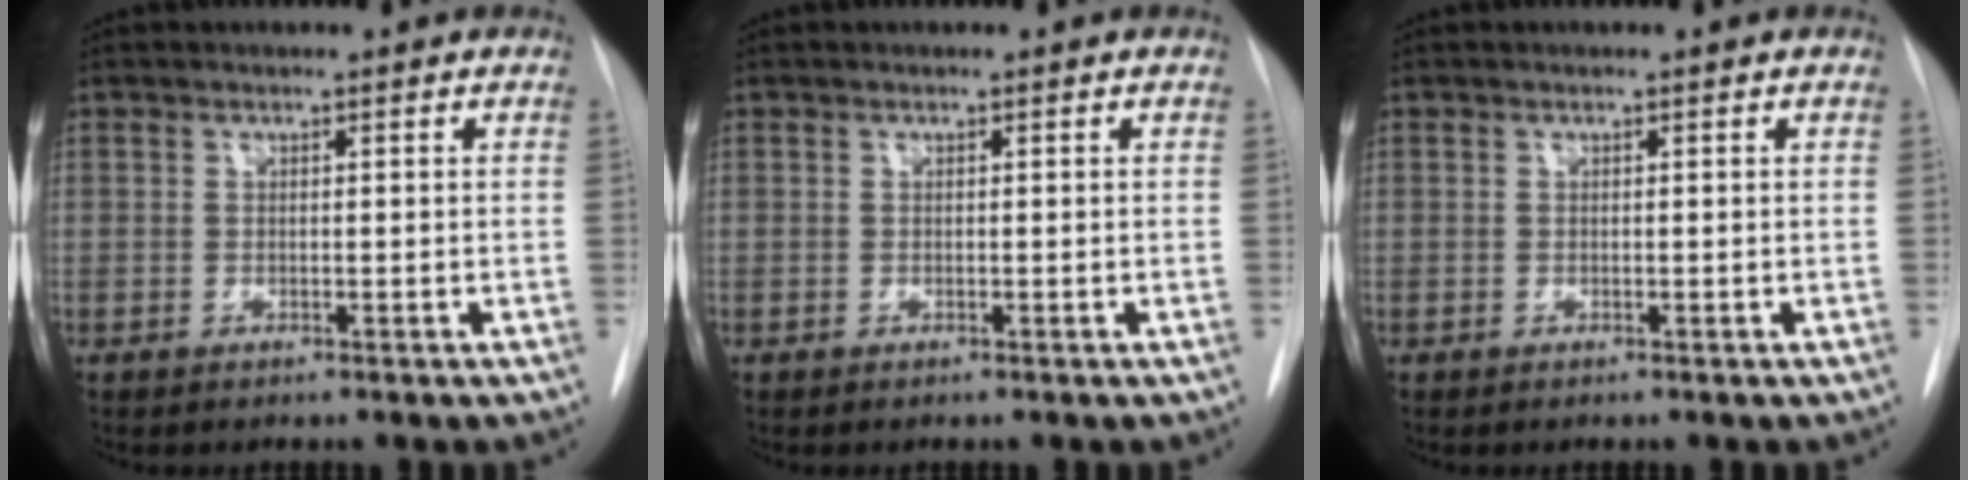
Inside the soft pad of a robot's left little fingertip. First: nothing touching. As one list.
[{"total": 0.0}, {"total": 0.0}]